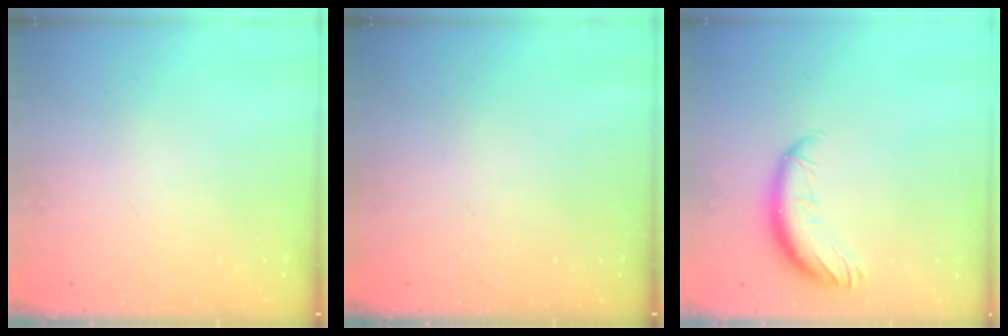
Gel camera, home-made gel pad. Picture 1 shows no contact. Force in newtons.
{"total": 0.0}
{"total": 10.5, "press": 10.4, "slide": 1.7}